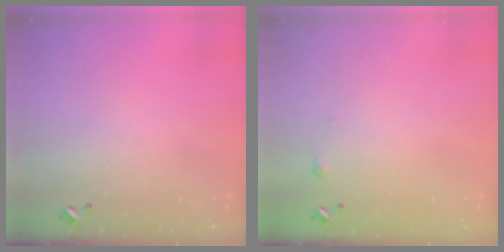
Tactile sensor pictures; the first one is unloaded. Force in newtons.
{"total": 2.7, "press": 2.6, "slide": 0.4}